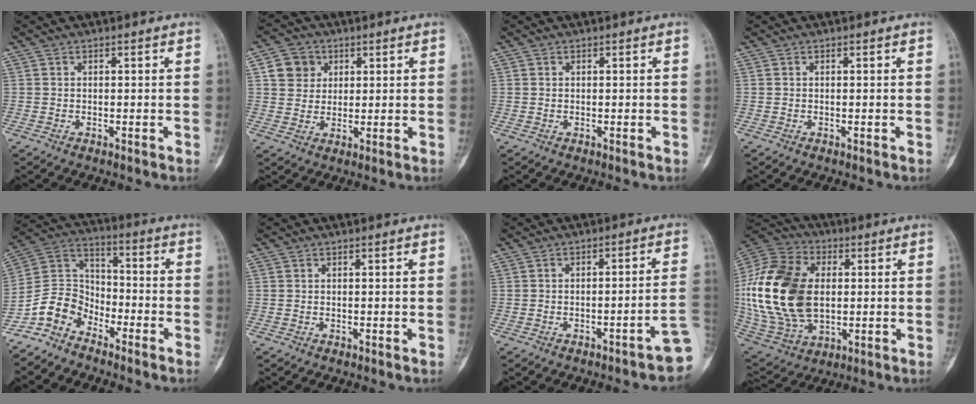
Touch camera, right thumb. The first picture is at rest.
{"total": 6.4, "force": [2.2, 5.7, 1.8], "torque": [-0.005, -0.002, 0.037]}
{"total": 0.0}
{"total": 0.0}
{"total": 9.1, "force": [-7.0, 5.3, 2.5], "torque": [-0.039, 0.076, -0.150]}
{"total": 0.0}
{"total": 2.5, "force": [-1.8, 0.2, 1.8], "torque": [-0.024, 0.020, -0.020]}
{"total": 26.0, "force": [0.9, 17.2, 19.6], "torque": [-0.405, -0.005, 0.027]}